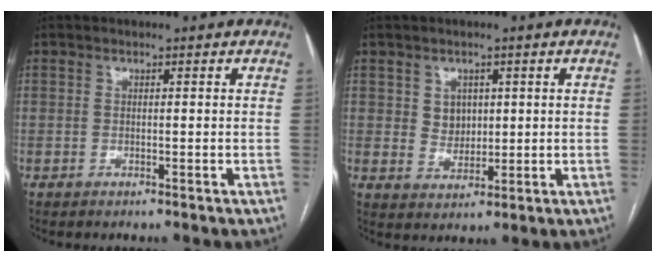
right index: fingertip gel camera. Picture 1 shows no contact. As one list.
[{"total": 3.6, "force": [1.1, 3.1, 1.6], "torque": [-0.024, 0.002, 0.025]}]